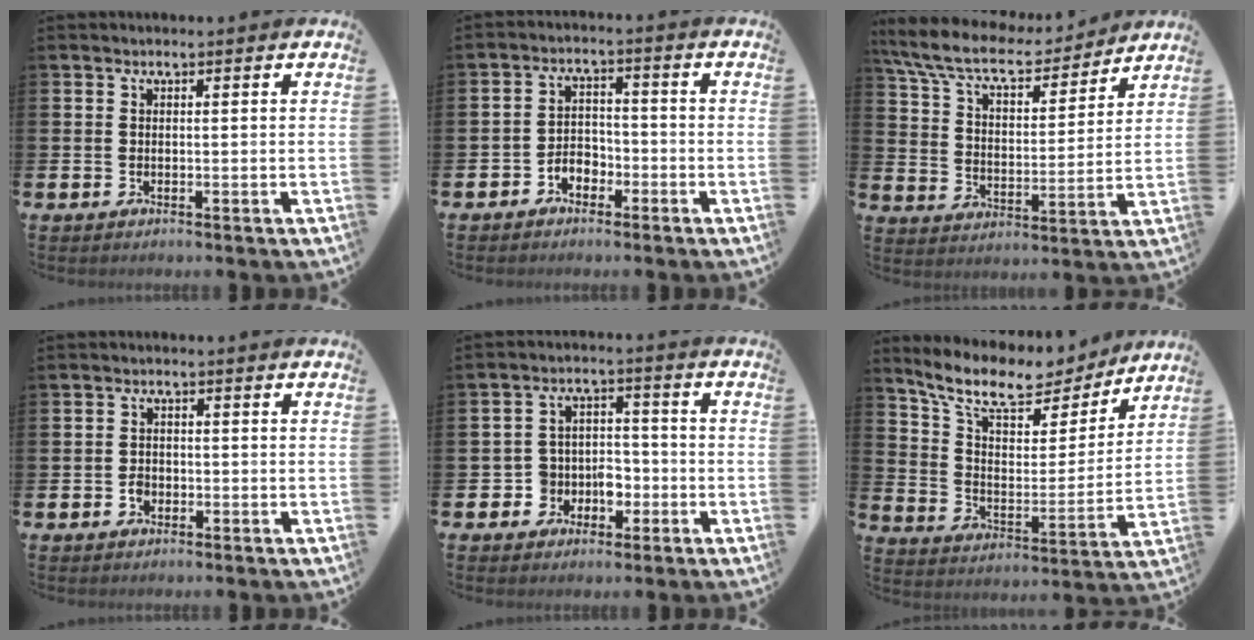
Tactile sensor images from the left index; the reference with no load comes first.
{"total": 3.0, "force": [-2.4, 1.8, 0.6], "torque": [-0.021, 0.008, -0.051]}
{"total": 9.3, "force": [8.4, 2.2, 3.5], "torque": [-0.103, -0.055, 0.143]}
{"total": 1.6, "force": [-0.8, 1.3, 0.5], "torque": [-0.008, 0.002, -0.018]}
{"total": 4.7, "force": [-2.0, 4.2, 0.9], "torque": [-0.035, 0.007, -0.041]}
{"total": 10.7, "force": [9.2, 3.7, 4.0], "torque": [-0.112, -0.061, 0.157]}